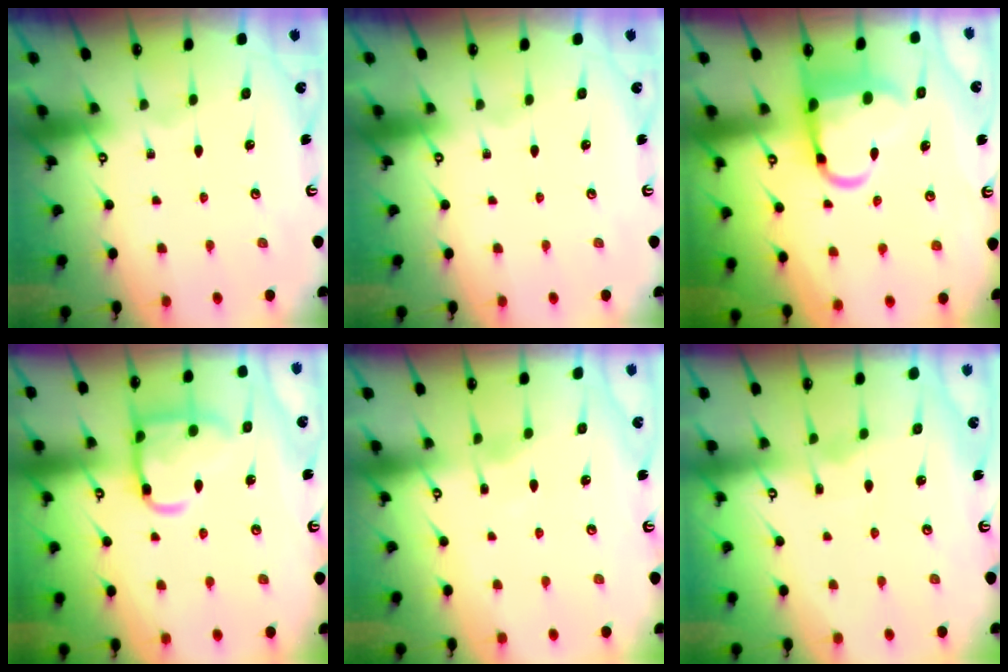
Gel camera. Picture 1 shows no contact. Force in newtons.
{"total": 0.0}
{"total": 11.0, "press": 10.8, "slide": 1.8}
{"total": 14.9, "press": 14.8, "slide": 1.3}
{"total": 4.0, "press": 3.9, "slide": 0.5}
{"total": 2.9, "press": 2.9, "slide": 0.4}